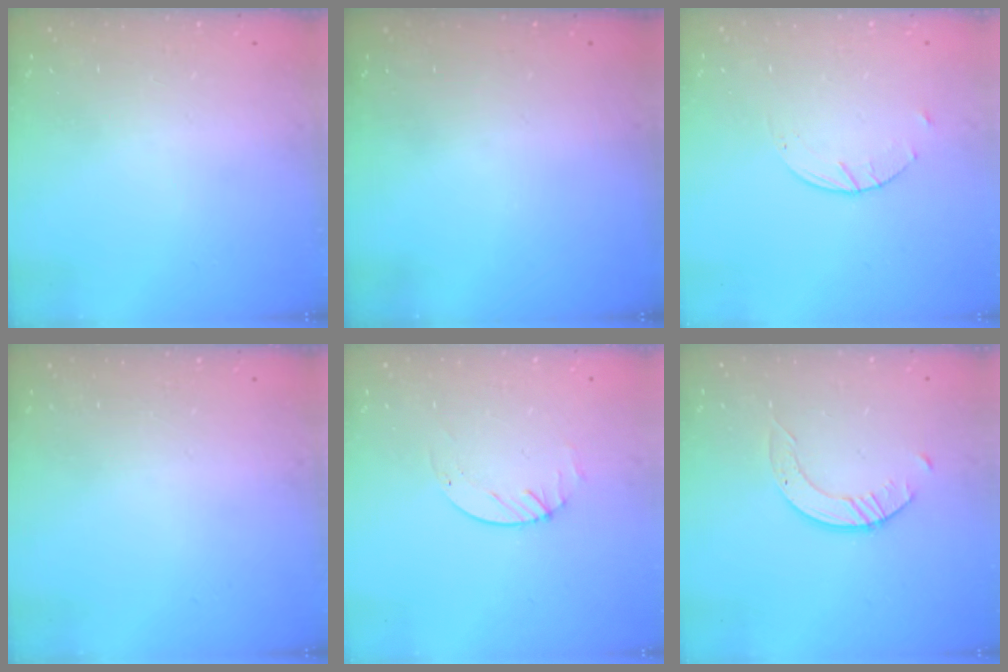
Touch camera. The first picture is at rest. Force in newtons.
{"total": 0.0}
{"total": 2.6, "press": 2.6, "slide": 0.4}
{"total": 0.0}
{"total": 1.7, "press": 1.7, "slide": 0.2}
{"total": 2.5, "press": 2.5, "slide": 0.3}